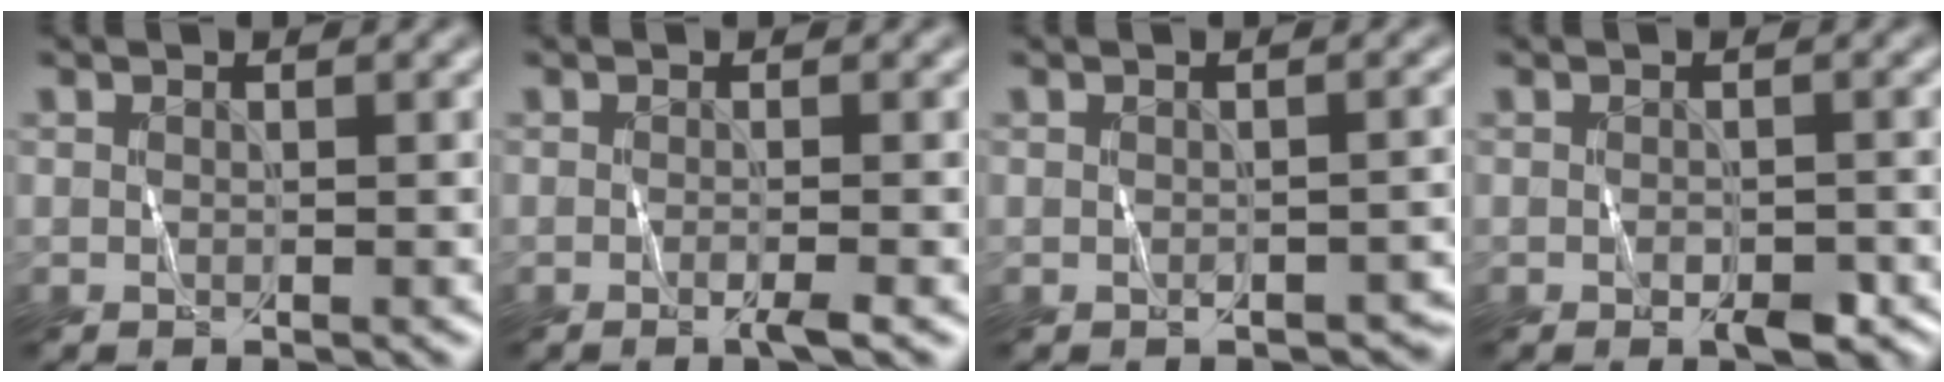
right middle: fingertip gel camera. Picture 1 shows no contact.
{"total": 1.4, "force": [-0.5, 0.1, 1.3], "torque": [-0.019, -0.003, -0.012]}
{"total": 1.4, "force": [-0.7, 1.0, 0.8], "torque": [-0.012, -0.006, -0.005]}
{"total": 2.2, "force": [-0.9, 1.2, 1.7], "torque": [-0.025, -0.001, -0.010]}